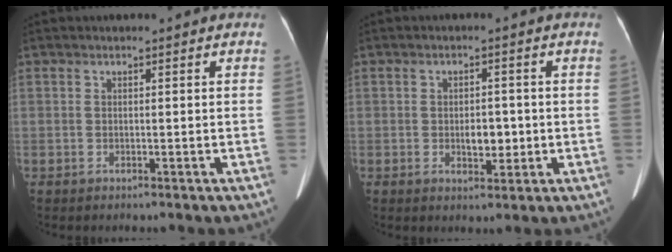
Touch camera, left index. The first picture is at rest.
{"total": 3.5, "force": [-0.5, 1.9, 2.9], "torque": [-0.042, 0.001, -0.003]}